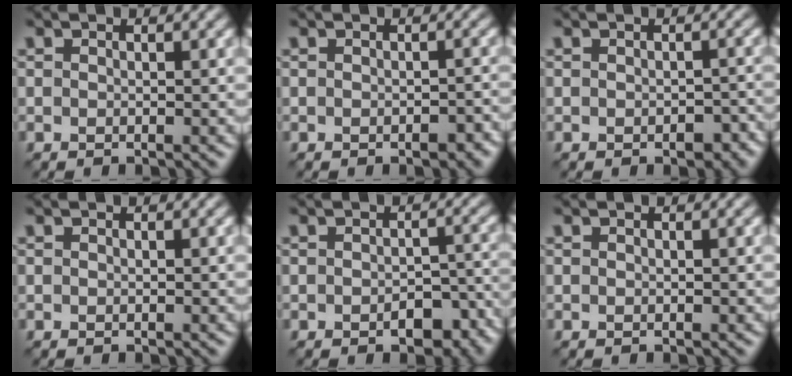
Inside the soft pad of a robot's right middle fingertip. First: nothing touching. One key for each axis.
{"total": 1.4, "fx": -0.6, "fy": 0.6, "fz": 1.1, "tx": -0.018, "ty": -0.001, "tz": -0.007}
{"total": 1.9, "fx": -0.6, "fy": 1.1, "fz": 1.4, "tx": -0.021, "ty": -0.007, "tz": -0.006}
{"total": 0.0}
{"total": 3.6, "fx": -1.6, "fy": 2.0, "fz": 2.5, "tx": -0.031, "ty": -0.002, "tz": -0.017}
{"total": 0.0}